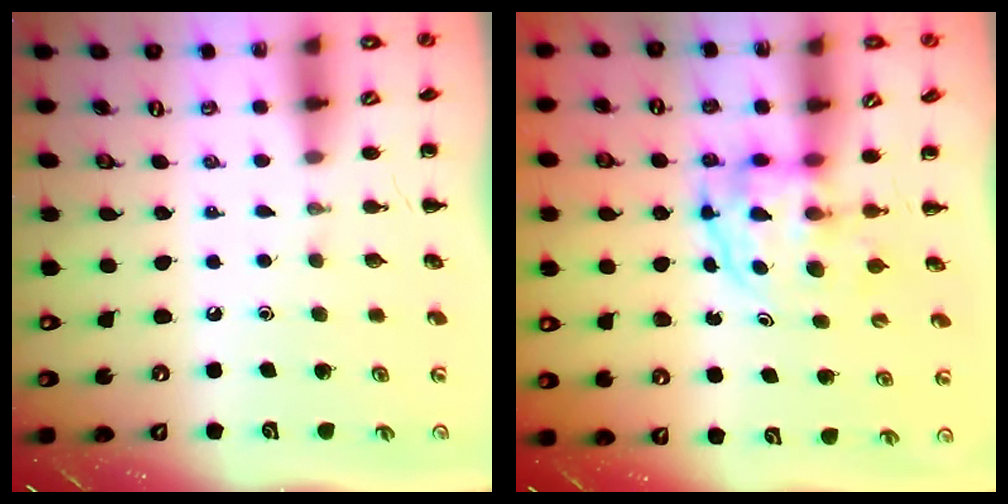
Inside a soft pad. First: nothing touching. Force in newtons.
{"total": 3.8, "press": 3.8, "slide": 0.3}